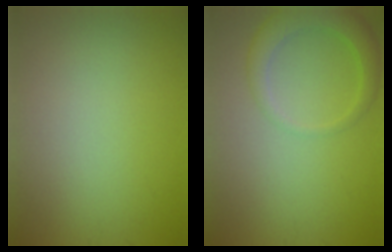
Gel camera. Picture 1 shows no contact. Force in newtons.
{"total": 3.4, "press": 3.4, "slide": 0.2}